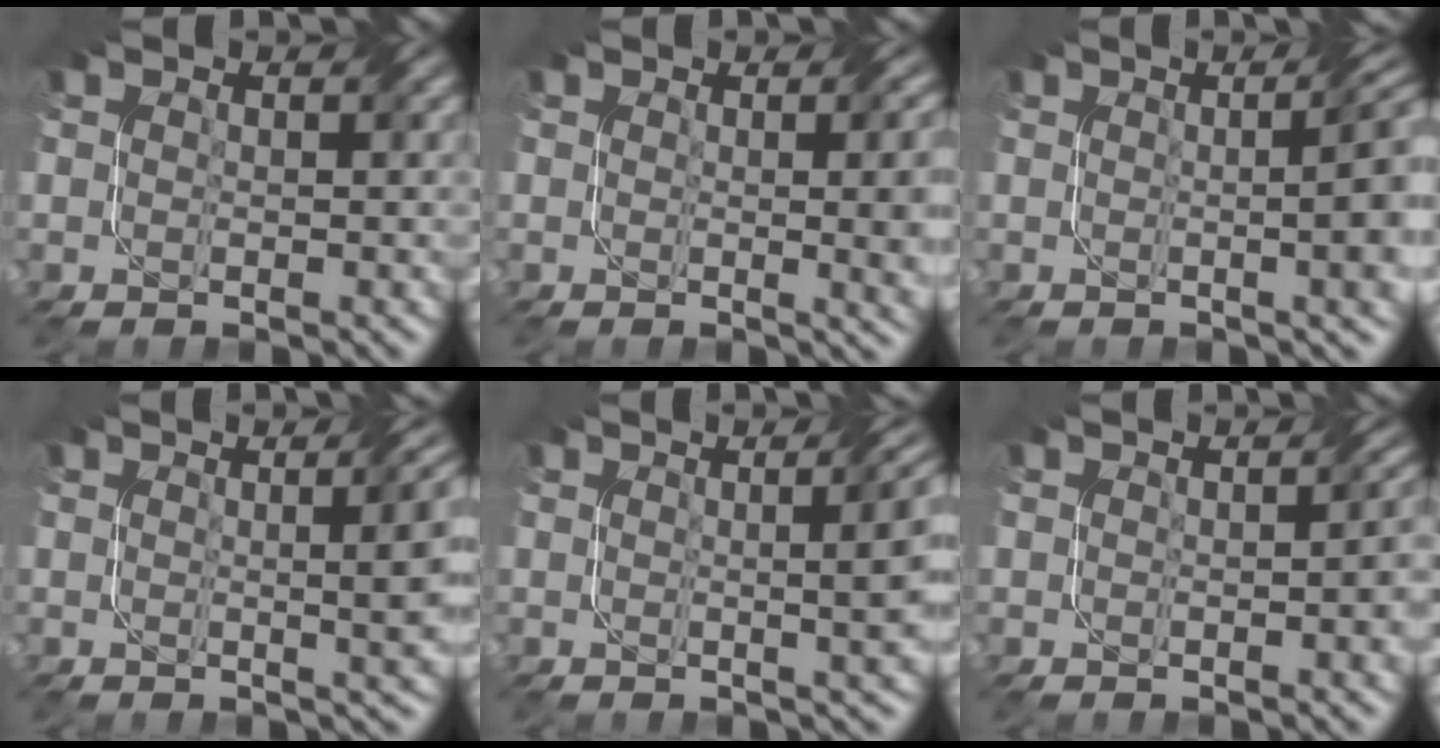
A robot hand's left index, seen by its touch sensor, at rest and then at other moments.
{"total": 6.3, "force": [0.4, 2.4, 5.8], "torque": [-0.035, 0.003, 0.011]}
{"total": 10.1, "force": [0.7, 4.1, 9.2], "torque": [-0.052, 0.028, -0.004]}
{"total": 8.8, "force": [1.3, 3.4, 8.0], "torque": [-0.046, 0.020, 0.009]}
{"total": 8.4, "force": [1.2, 3.4, 7.6], "torque": [-0.037, 0.024, 0.004]}
{"total": 2.4, "force": [-0.2, 0.6, 2.3], "torque": [-0.022, 0.006, -0.002]}